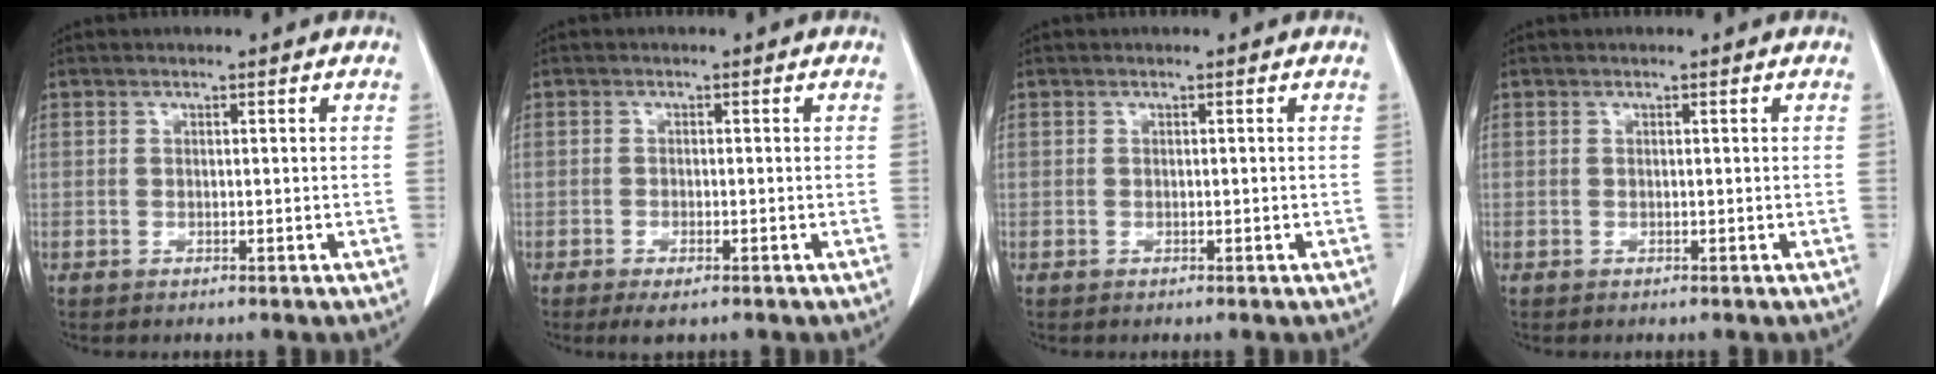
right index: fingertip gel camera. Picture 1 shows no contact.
{"total": 2.4, "force": [-1.5, 0.6, 1.8], "torque": [-0.032, -0.005, -0.020]}
{"total": 0.0}
{"total": 0.0}